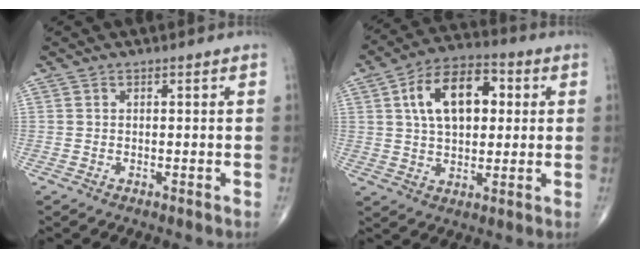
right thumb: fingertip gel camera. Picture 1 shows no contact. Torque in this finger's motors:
{"motor_torque": [-0.02, 0.48, 0.97, 0.09, 0.13]}